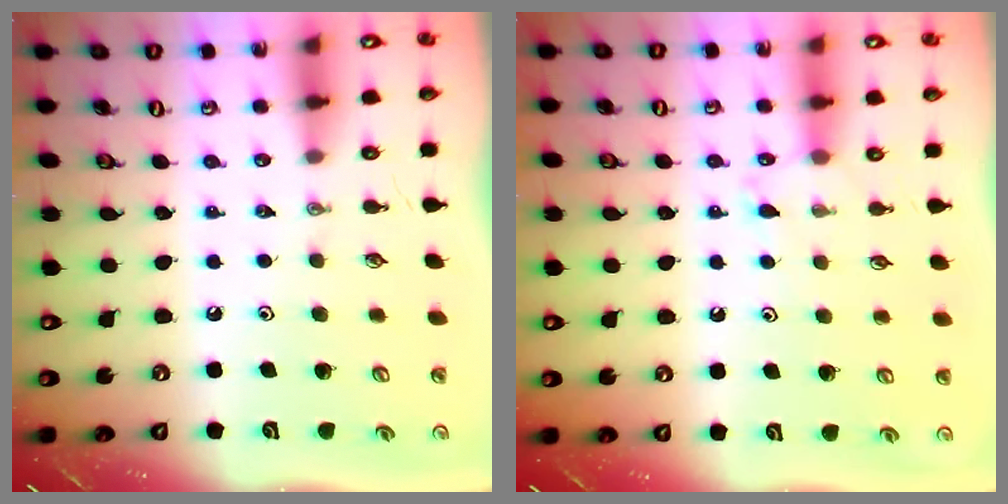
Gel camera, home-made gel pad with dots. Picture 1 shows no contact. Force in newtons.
{"total": 5.8, "press": 5.7, "slide": 0.7}